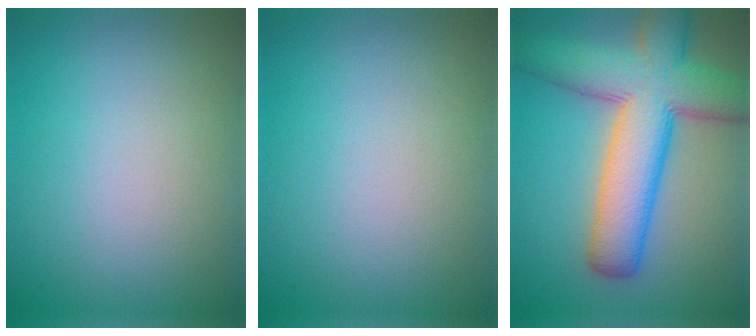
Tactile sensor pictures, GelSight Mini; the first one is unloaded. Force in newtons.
{"total": 0.0}
{"total": 10.9, "press": 10.9, "slide": 0.6}